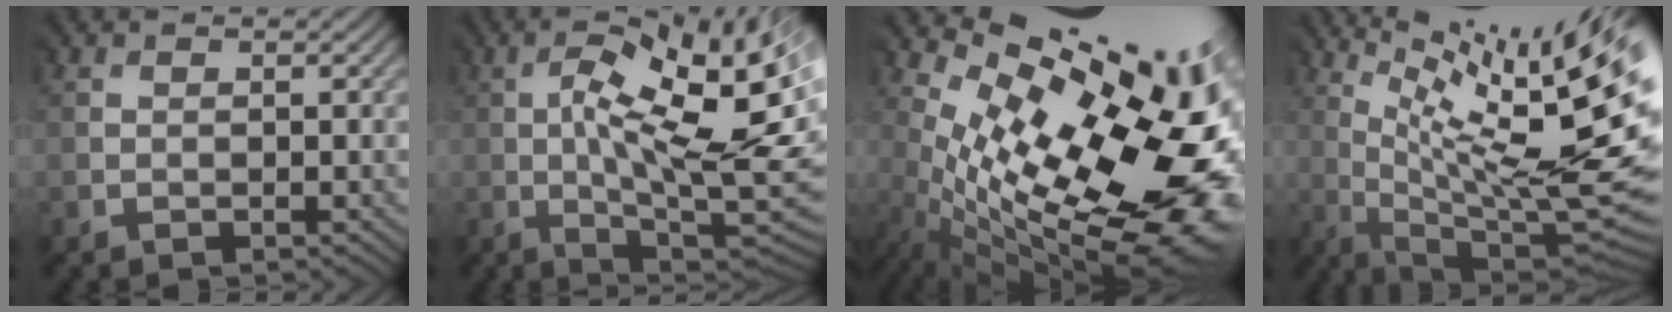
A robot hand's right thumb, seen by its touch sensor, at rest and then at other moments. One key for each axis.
{"total": 17.1, "fx": 0.0, "fy": 5.6, "fz": 16.2, "tx": -0.234, "ty": 0.012, "tz": 0.004}
{"total": 16.5, "fx": 0.8, "fy": 7.8, "fz": 14.5, "tx": -0.215, "ty": -0.033, "tz": 0.046}
{"total": 17.1, "fx": 5.5, "fy": 3.5, "fz": 15.8, "tx": -0.214, "ty": 0.009, "tz": 0.113}